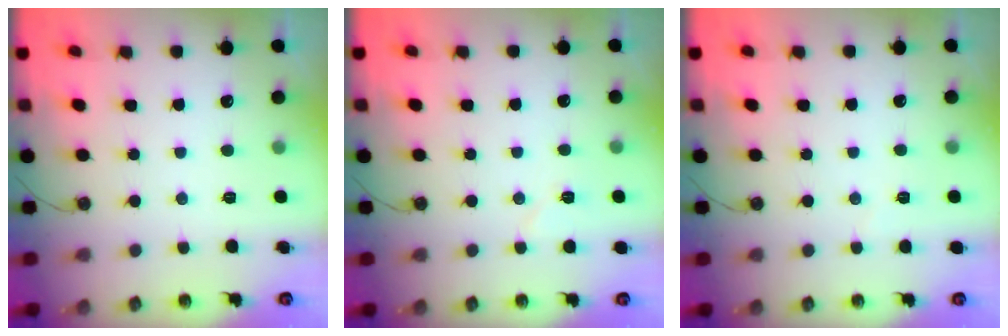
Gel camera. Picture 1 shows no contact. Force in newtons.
{"total": 4.9, "press": 4.2, "slide": 2.5}
{"total": 2.1, "press": 1.9, "slide": 0.7}